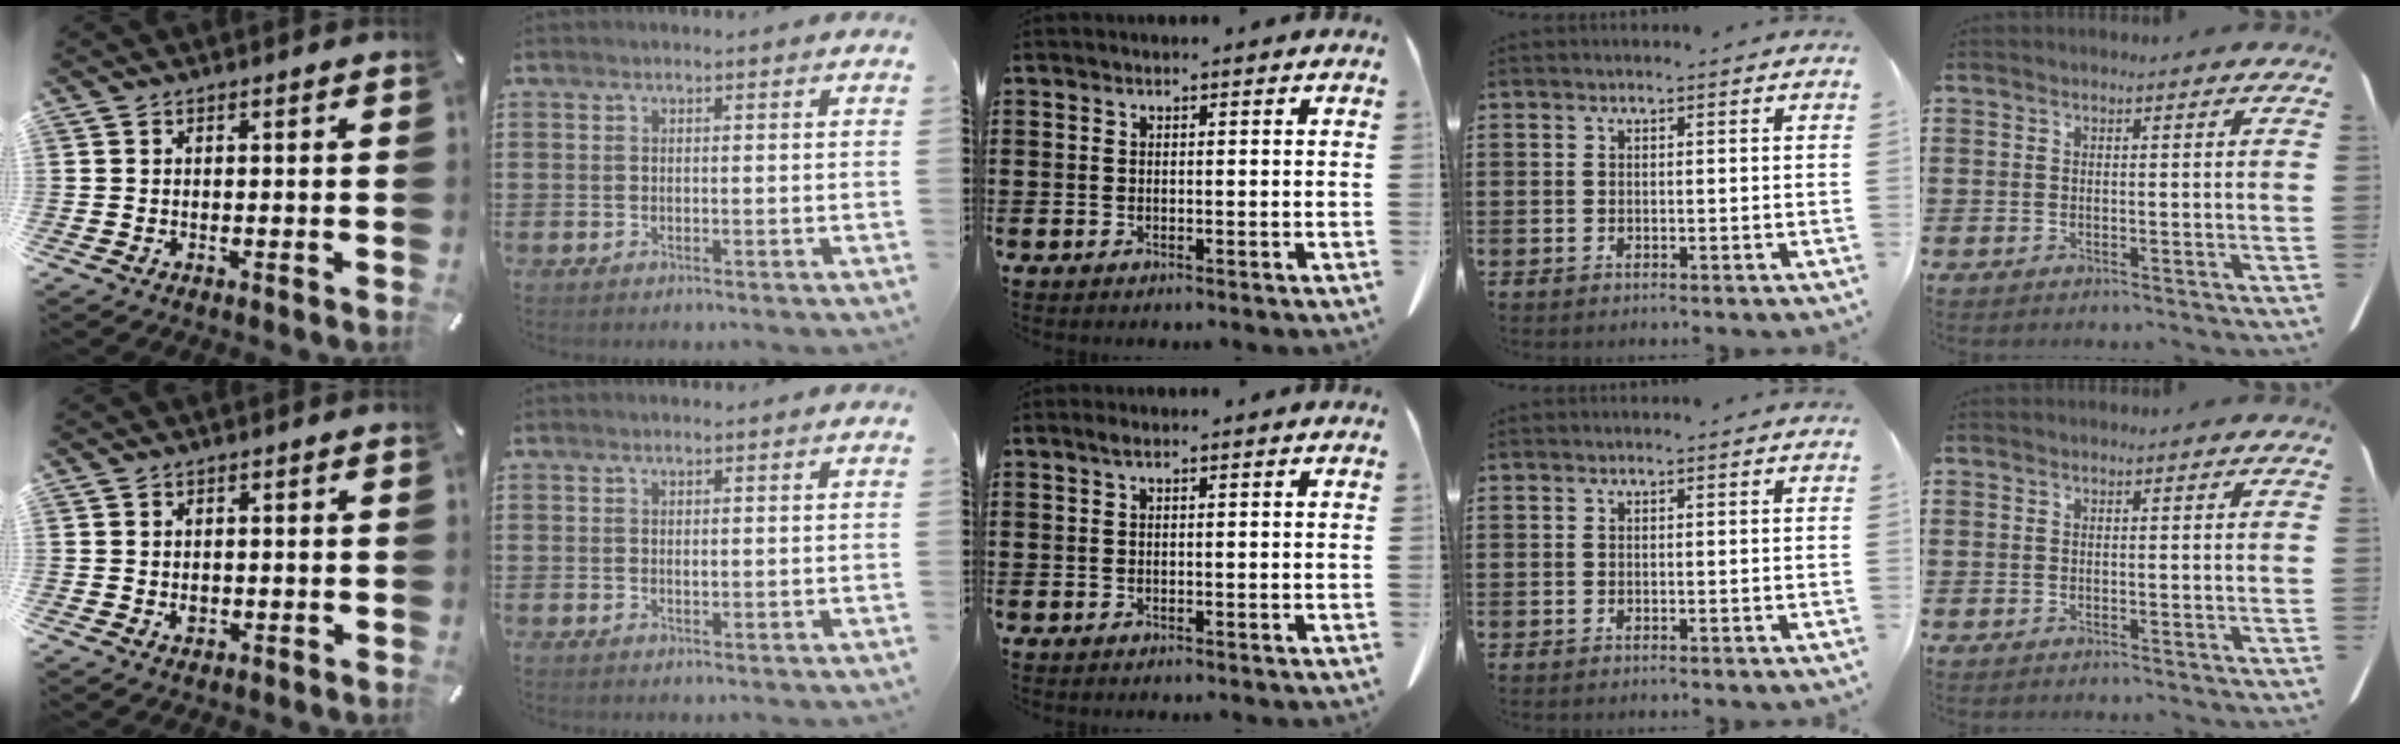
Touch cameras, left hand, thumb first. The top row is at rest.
{"thumb": {"total": 1.5, "force": [0.0, 1.4, 0.7], "torque": [-0.005, 0.002, -0.003]}, "index": {"total": 0.6, "force": [0.2, 0.2, 0.5], "torque": [-0.011, 0.000, 0.004]}, "middle": {"total": 0.8, "force": [0.3, 0.1, 0.8], "torque": [-0.016, 0.002, 0.005]}}